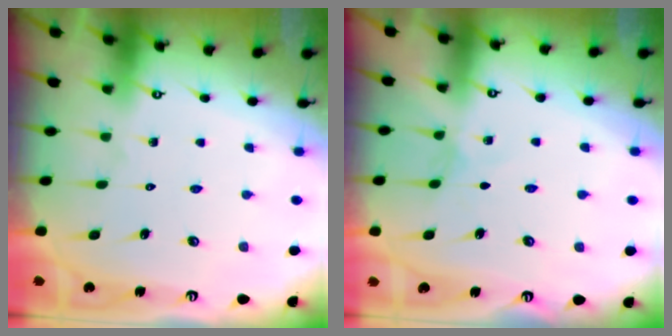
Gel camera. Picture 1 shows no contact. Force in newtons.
{"total": 2.1, "press": 2.1, "slide": 0.3}